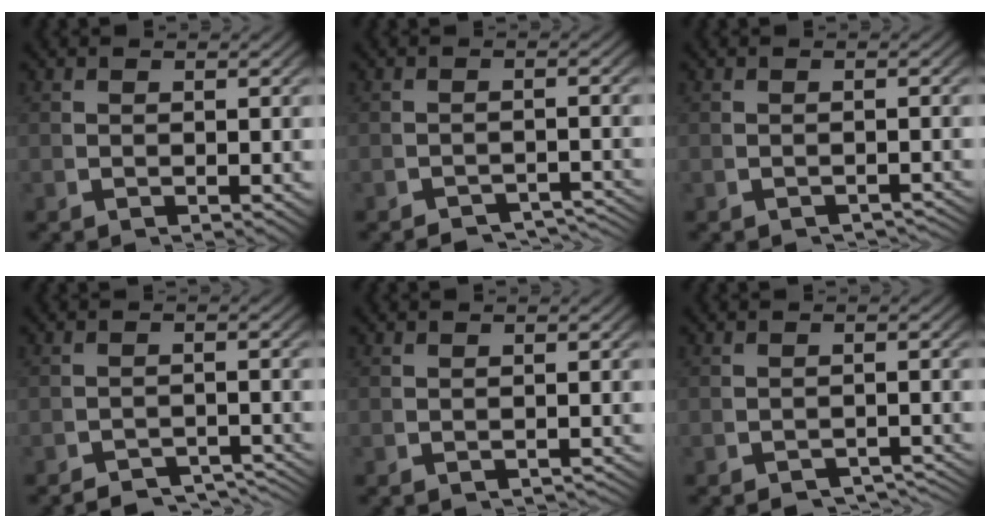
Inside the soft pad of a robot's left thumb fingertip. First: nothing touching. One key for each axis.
{"total": 4.2, "fx": -3.6, "fy": 1.5, "fz": 1.5, "tx": -0.011, "ty": -0.015, "tz": -0.054}
{"total": 2.5, "fx": -2.5, "fy": 0.4, "fz": 0.4, "tx": 0.000, "ty": -0.002, "tz": -0.035}
{"total": 4.6, "fx": -3.8, "fy": 1.7, "fz": 1.8, "tx": -0.015, "ty": -0.016, "tz": -0.061}
{"total": 1.5, "fx": -1.4, "fy": 0.3, "fz": 0.2, "tx": 0.000, "ty": 0.000, "tz": -0.021}
{"total": 3.8, "fx": -3.4, "fy": 1.2, "fz": 1.3, "tx": -0.008, "ty": -0.011, "tz": -0.049}